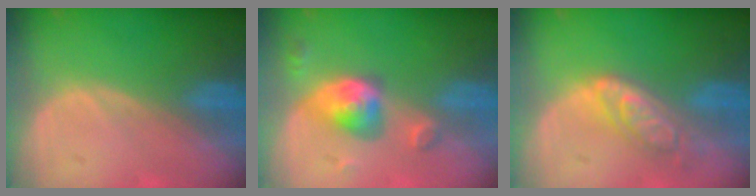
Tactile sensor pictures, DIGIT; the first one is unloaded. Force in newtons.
{"total": 5.5, "press": 5.3, "slide": 1.3}
{"total": 6.3, "press": 5.5, "slide": 3.0}